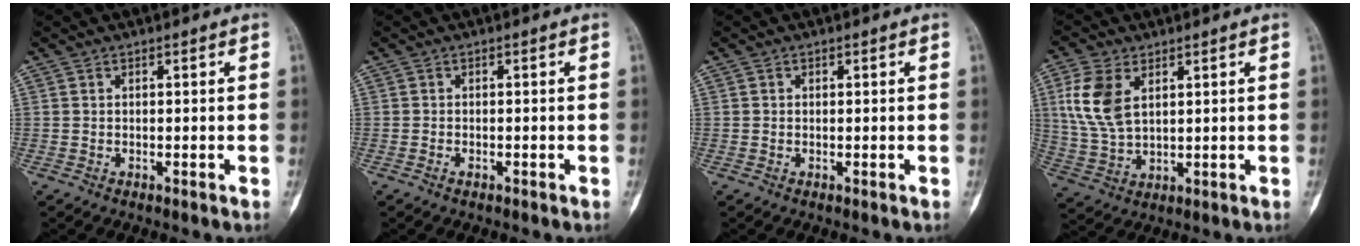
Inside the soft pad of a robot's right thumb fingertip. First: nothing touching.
{"total": 0.6, "force": [-0.4, 0.3, 0.3], "torque": [-0.006, 0.004, -0.008]}
{"total": 0.0}
{"total": 10.0, "force": [3.3, 5.9, 7.4], "torque": [-0.152, -0.006, 0.072]}